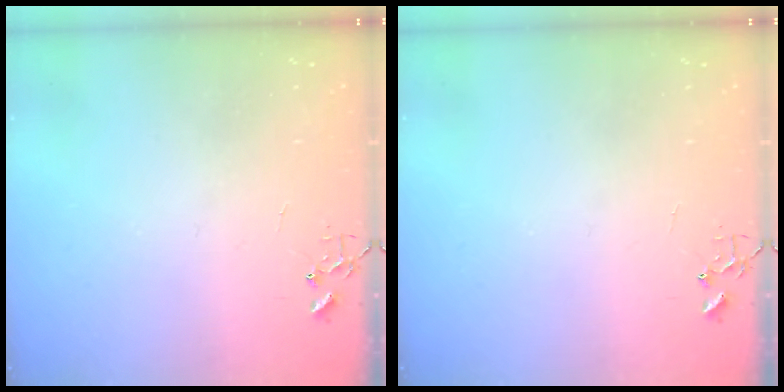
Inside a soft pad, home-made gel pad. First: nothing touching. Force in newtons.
{"total": 0.0}